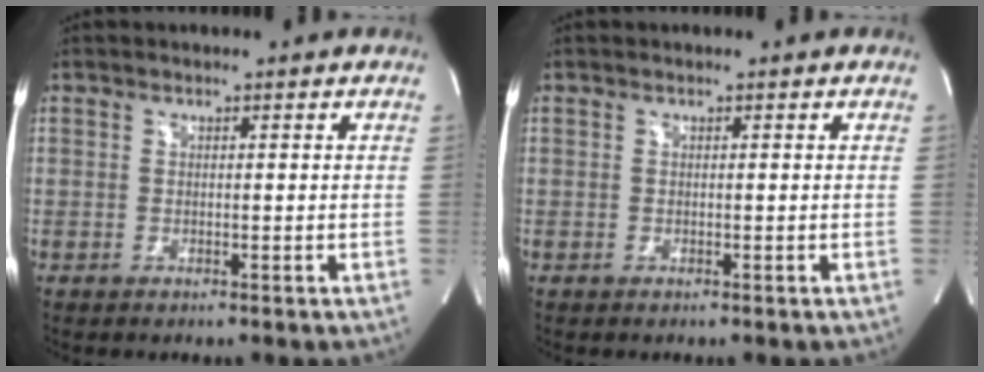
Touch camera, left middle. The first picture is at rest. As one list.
[{"total": 0.0}]